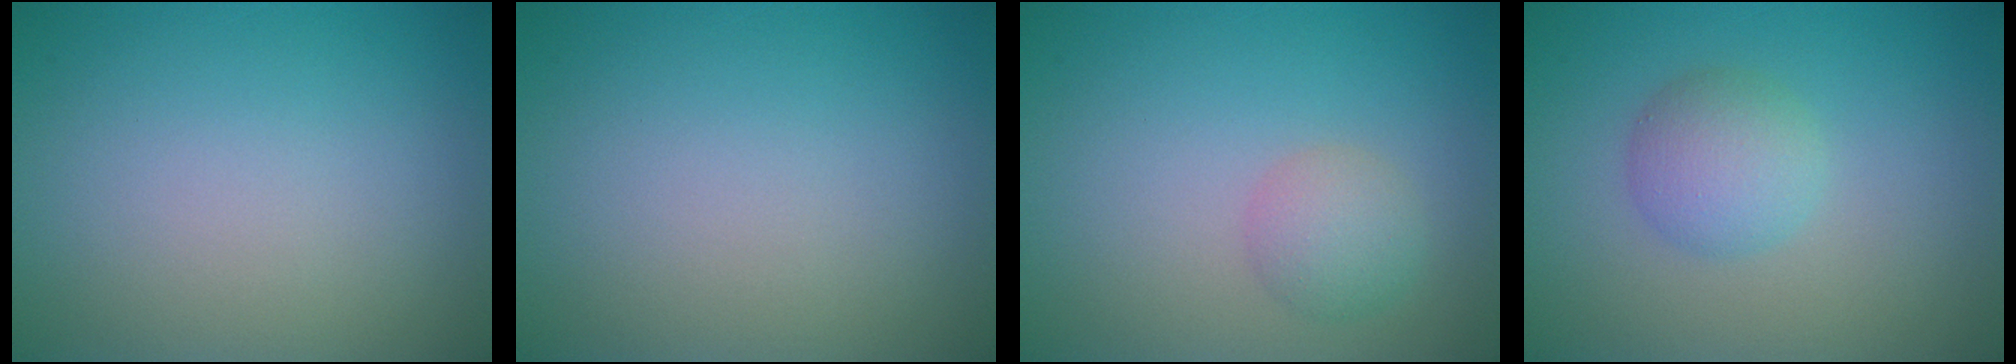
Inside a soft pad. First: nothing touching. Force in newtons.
{"total": 0.0}
{"total": 2.1, "press": 2.1, "slide": 0.1}
{"total": 2.9, "press": 2.9, "slide": 0.1}